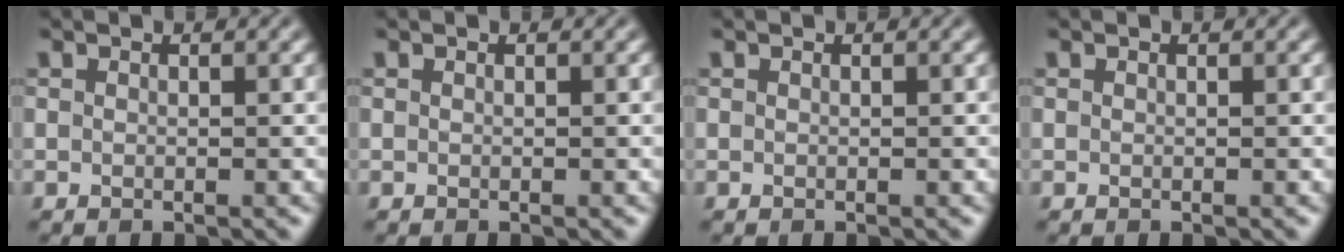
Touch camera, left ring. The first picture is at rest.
{"total": 0.0}
{"total": 0.0}
{"total": 0.0}